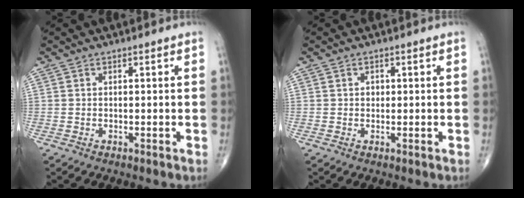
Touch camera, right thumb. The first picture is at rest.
{"total": 1.1, "force": [0.2, 0.9, 0.6], "torque": [-0.005, 0.002, 0.002]}